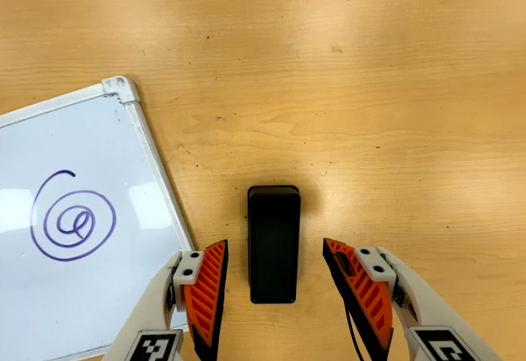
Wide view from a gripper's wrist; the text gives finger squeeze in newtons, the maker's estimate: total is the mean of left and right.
{"total": 0.0}